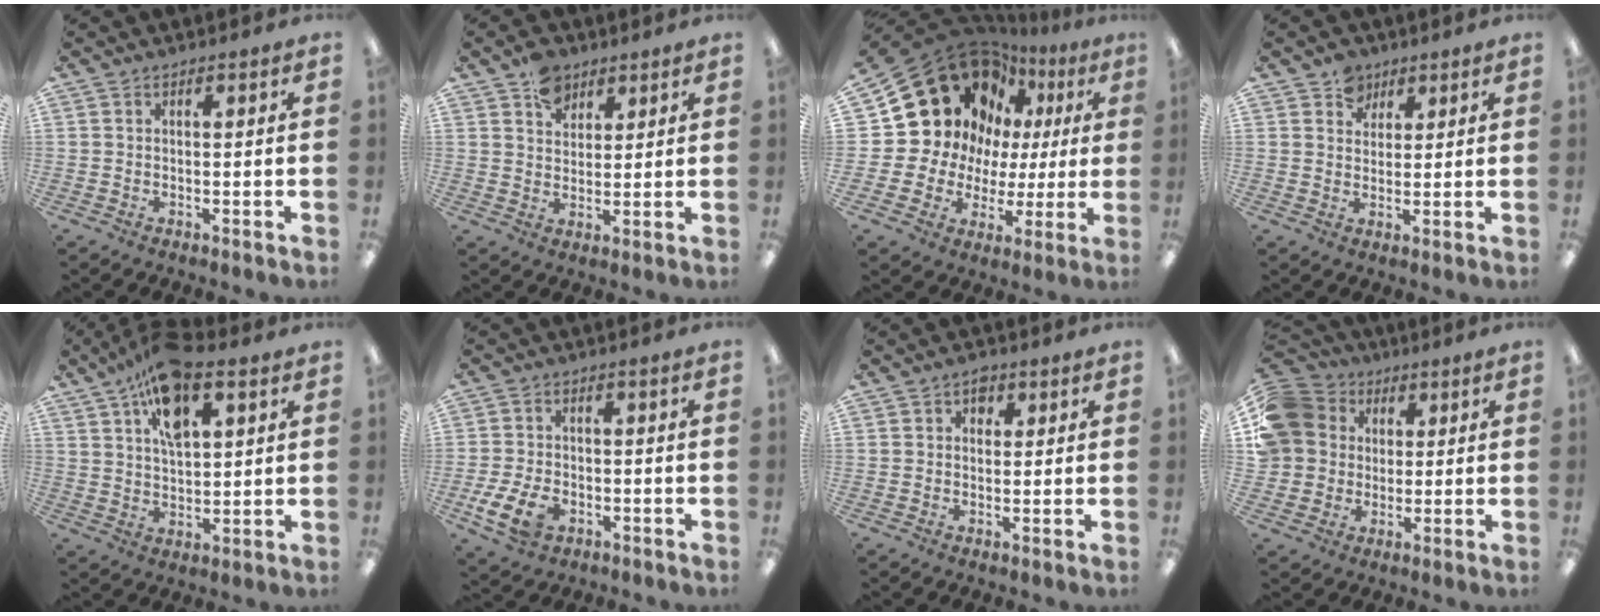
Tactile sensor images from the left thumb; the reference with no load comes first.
{"total": 6.8, "force": [4.4, 4.7, 2.3], "torque": [-0.030, -0.012, 0.079]}
{"total": 21.9, "force": [10.2, 17.2, 8.9], "torque": [-0.164, -0.066, 0.216]}
{"total": 5.5, "force": [3.7, 3.9, 1.0], "torque": [-0.011, -0.009, 0.068]}
{"total": 13.3, "force": [7.8, 6.1, 8.8], "torque": [-0.144, -0.023, 0.138]}
{"total": 8.7, "force": [-3.6, 5.2, 5.9], "torque": [-0.134, 0.005, -0.064]}
{"total": 3.2, "force": [1.5, 2.3, 1.7], "torque": [-0.013, -0.004, 0.021]}
{"total": 14.1, "force": [3.4, 12.6, 5.3], "torque": [-0.117, 0.009, 0.072]}